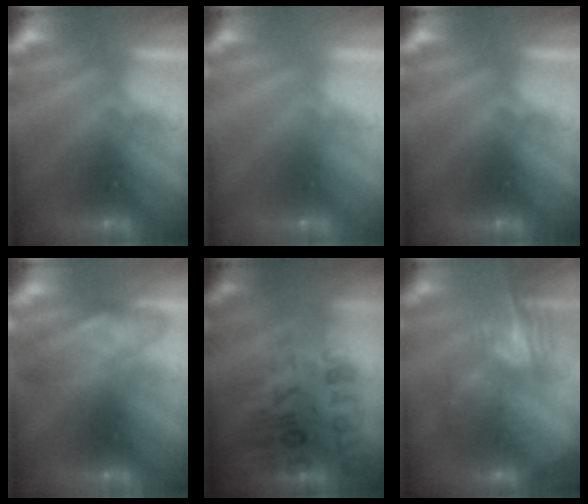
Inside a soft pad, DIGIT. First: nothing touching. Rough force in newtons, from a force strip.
{"total": 2.9}
{"total": 0.0}
{"total": 7.7}
{"total": 2.7}
{"total": 13.7}